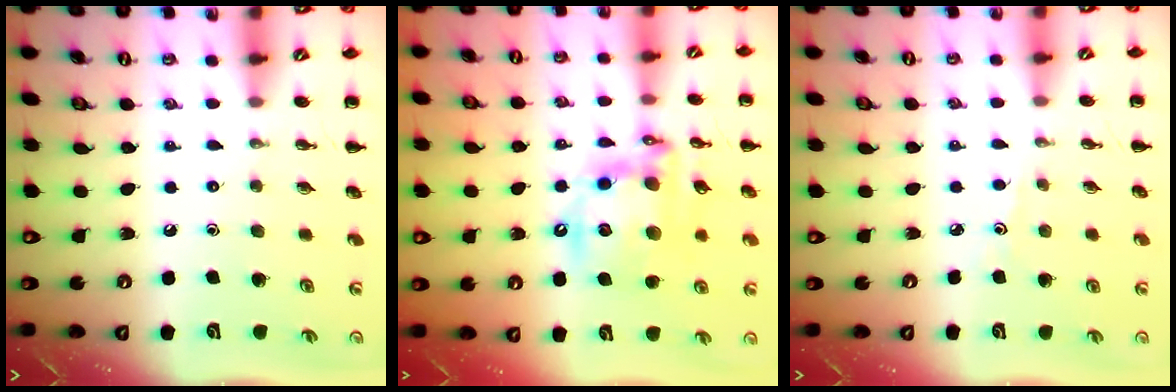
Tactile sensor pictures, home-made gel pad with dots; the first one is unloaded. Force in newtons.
{"total": 15.7, "press": 15.3, "slide": 3.4}
{"total": 2.5, "press": 2.4, "slide": 0.8}